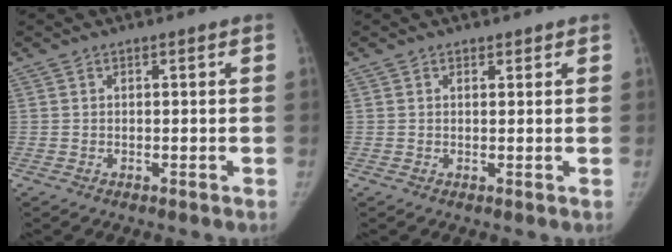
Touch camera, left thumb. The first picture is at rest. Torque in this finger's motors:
{"motor_torque": [-0.10, -0.17, -0.28, 0.14, -0.03]}